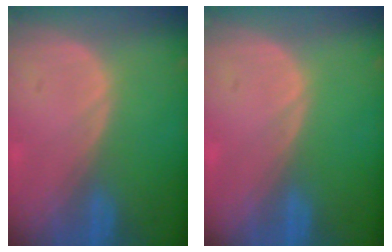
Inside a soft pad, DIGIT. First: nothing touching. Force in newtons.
{"total": 0.0}